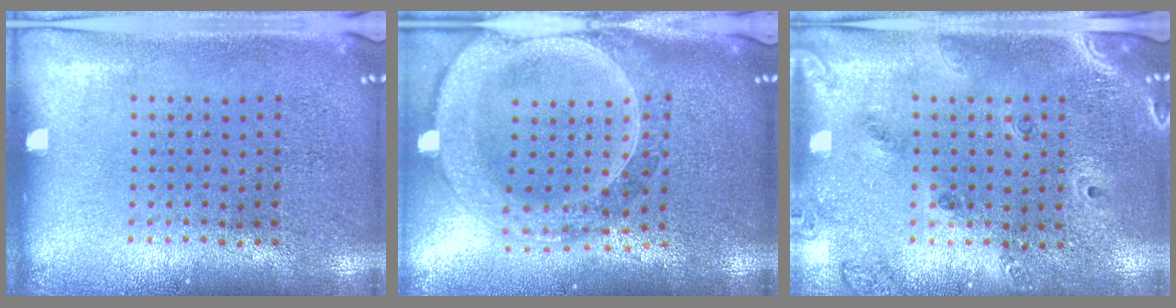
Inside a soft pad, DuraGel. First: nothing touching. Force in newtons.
{"total": 2.8, "press": 2.4, "slide": 1.4}
{"total": 1.4, "press": 1.3, "slide": 0.6}